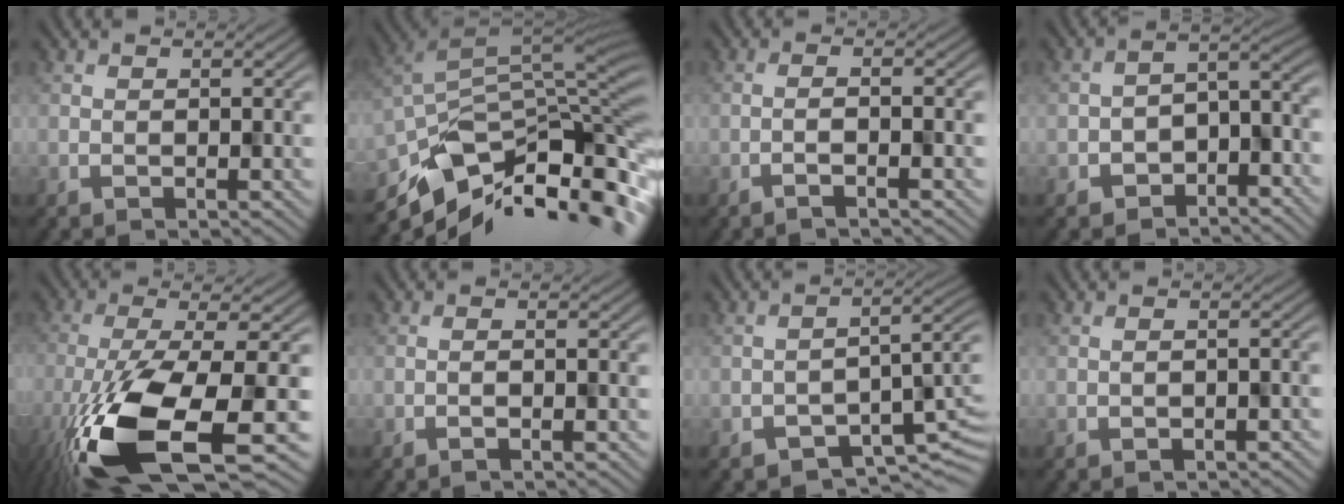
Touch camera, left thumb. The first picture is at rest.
{"total": 11.2, "force": [-6.7, 5.0, 7.5], "torque": [-0.159, -0.023, -0.098]}
{"total": 1.9, "force": [-1.1, 0.1, 1.5], "torque": [-0.019, 0.015, -0.032]}
{"total": 4.7, "force": [-3.3, 2.9, 1.5], "torque": [-0.003, -0.013, -0.071]}
{"total": 13.9, "force": [-5.8, 4.8, 11.7], "torque": [-0.266, -0.043, -0.103]}
{"total": 1.2, "force": [-0.6, 0.0, 1.0], "torque": [-0.014, 0.012, -0.018]}
{"total": 4.0, "force": [-2.5, 2.4, 2.0], "torque": [-0.010, -0.020, -0.041]}
{"total": 0.9, "force": [-0.7, -0.1, -0.5], "torque": [0.008, 0.004, -0.012]}